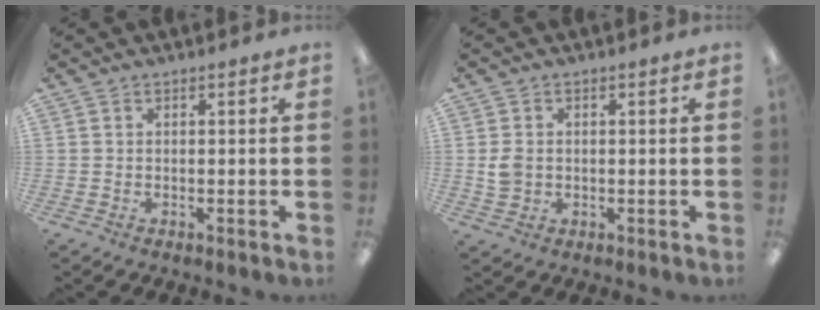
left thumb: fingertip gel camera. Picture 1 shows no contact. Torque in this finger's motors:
{"motor_torque": [-0.35, 0.10, 0.26, -0.28, 0.03]}